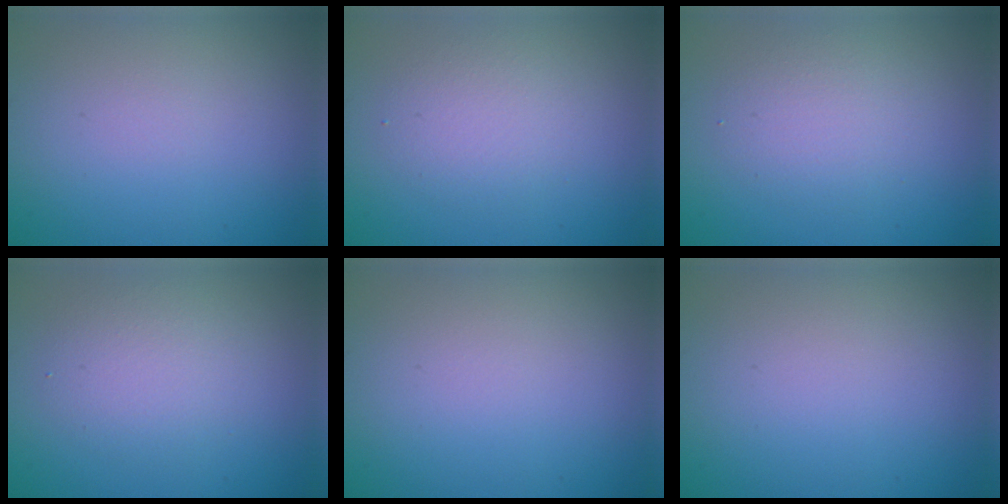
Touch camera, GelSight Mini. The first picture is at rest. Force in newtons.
{"total": 2.8, "press": 2.8, "slide": 0.1}
{"total": 2.6, "press": 2.6, "slide": 0.1}
{"total": 2.8, "press": 2.8, "slide": 0.2}
{"total": 0.0}
{"total": 0.0}